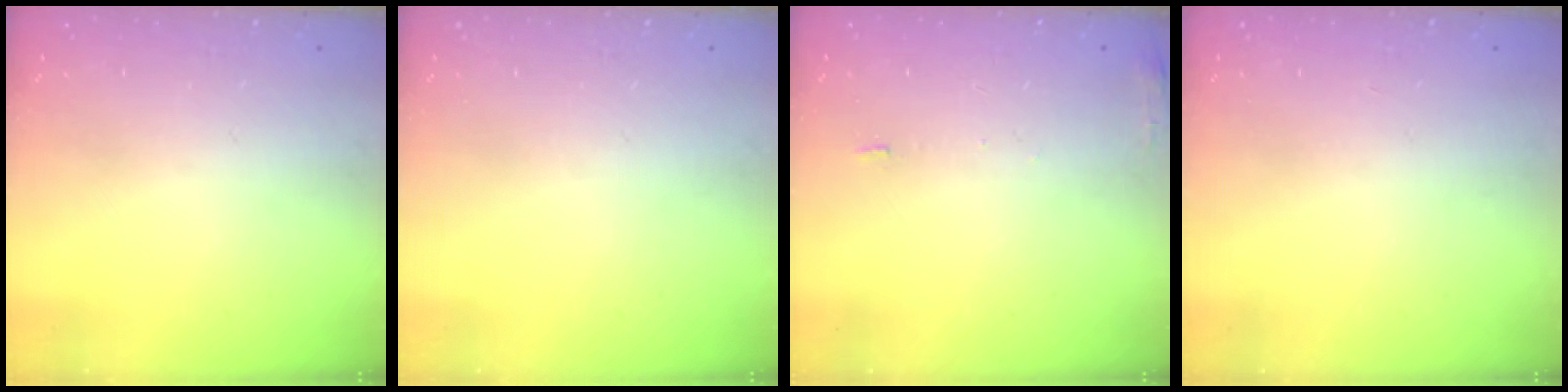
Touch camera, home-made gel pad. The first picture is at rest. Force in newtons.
{"total": 0.0}
{"total": 5.0, "press": 4.9, "slide": 0.6}
{"total": 0.0}